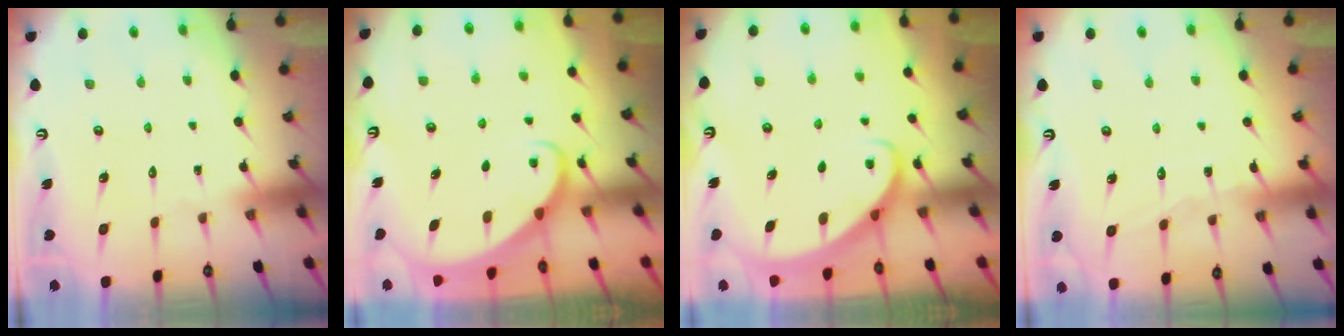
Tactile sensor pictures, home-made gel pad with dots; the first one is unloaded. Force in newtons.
{"total": 2.0, "press": 2.0, "slide": 0.2}
{"total": 2.8, "press": 2.8, "slide": 0.2}
{"total": 5.2, "press": 5.1, "slide": 0.5}